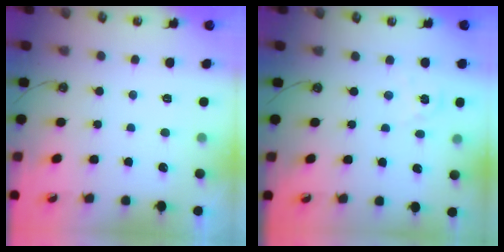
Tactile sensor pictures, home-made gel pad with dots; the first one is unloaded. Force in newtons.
{"total": 2.4, "press": 2.4, "slide": 0.2}